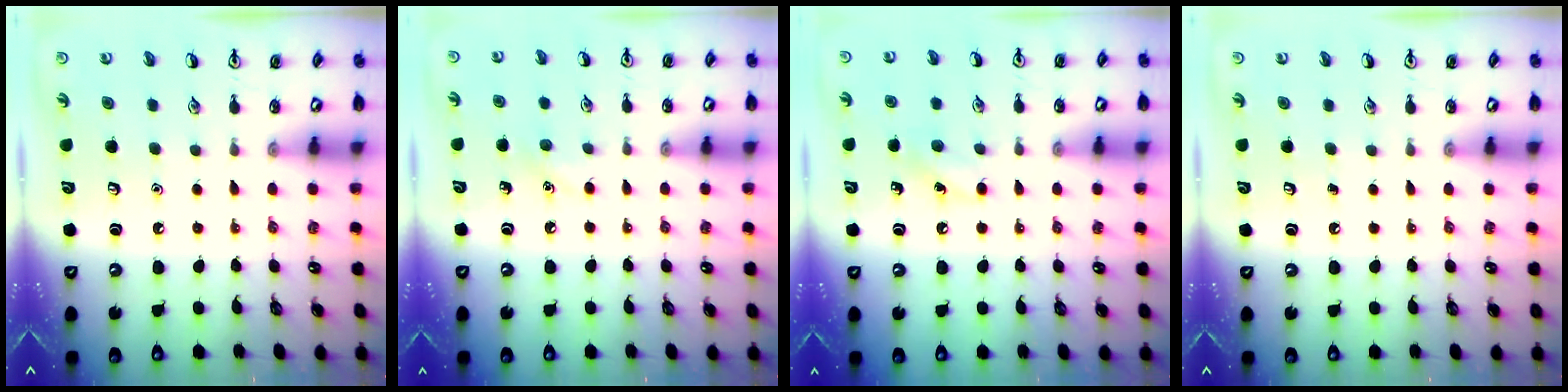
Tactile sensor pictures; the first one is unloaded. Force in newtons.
{"total": 6.5, "press": 6.2, "slide": 1.9}
{"total": 6.5, "press": 6.2, "slide": 1.9}
{"total": 0.0}